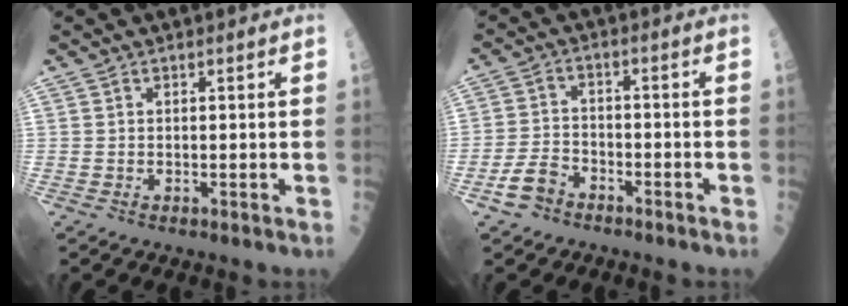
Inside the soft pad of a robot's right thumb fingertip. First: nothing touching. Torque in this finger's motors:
{"motor_torque": [0.76, 0.22, -0.10, -0.09, 0.11]}